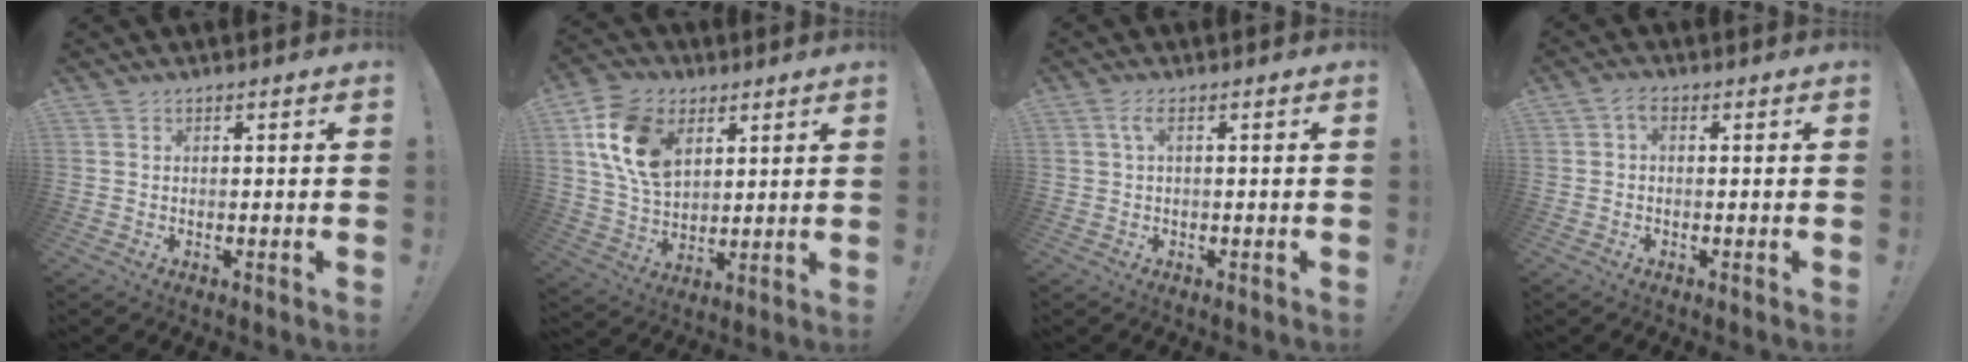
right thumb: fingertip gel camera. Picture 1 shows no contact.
{"total": 17.0, "force": [6.7, 11.7, 10.3], "torque": [-0.195, -0.019, 0.130]}
{"total": 2.6, "force": [0.5, 0.5, 2.5], "torque": [-0.055, 0.007, 0.008]}
{"total": 2.1, "force": [0.3, 1.1, 1.8], "torque": [-0.037, 0.004, 0.004]}